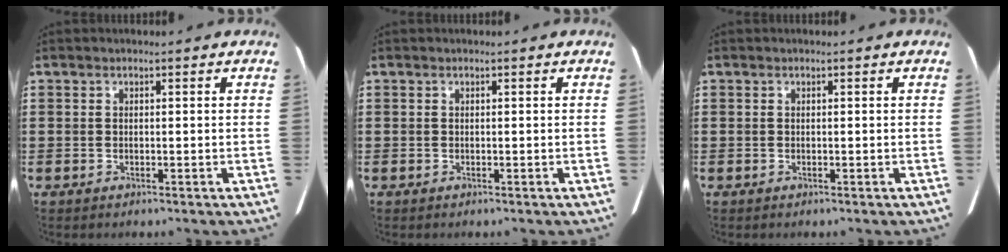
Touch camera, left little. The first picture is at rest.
{"total": 0.0}
{"total": 0.0}